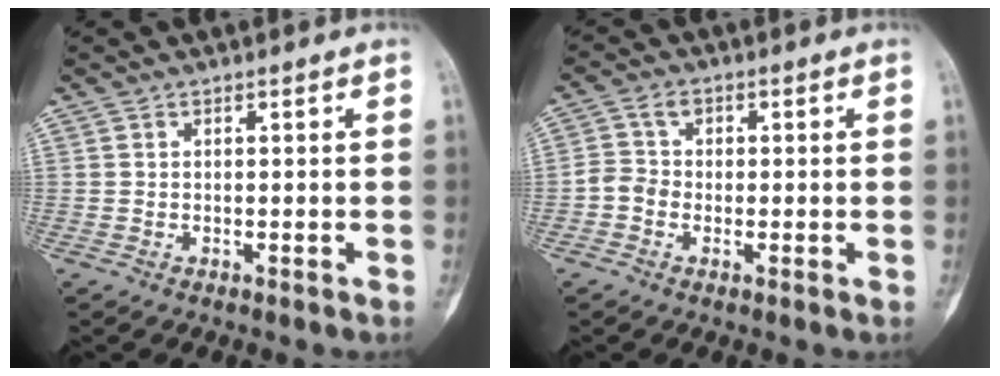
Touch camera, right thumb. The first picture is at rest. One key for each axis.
{"total": 3.9, "fx": -0.8, "fy": 3.3, "fz": 1.8, "tx": -0.025, "ty": 0.011, "tz": -0.024}